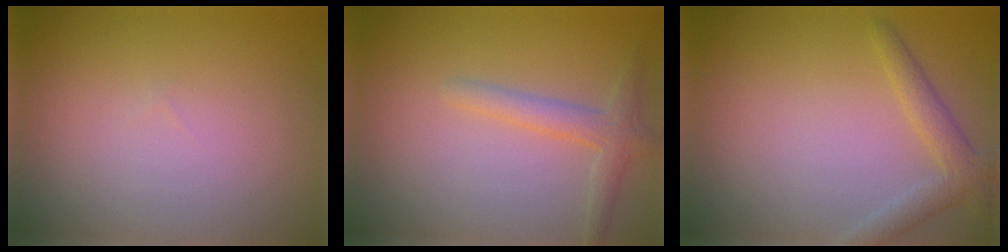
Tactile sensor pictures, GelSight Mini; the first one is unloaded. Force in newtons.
{"total": 2.3, "press": 2.3, "slide": 0.2}
{"total": 2.4, "press": 2.4, "slide": 0.1}